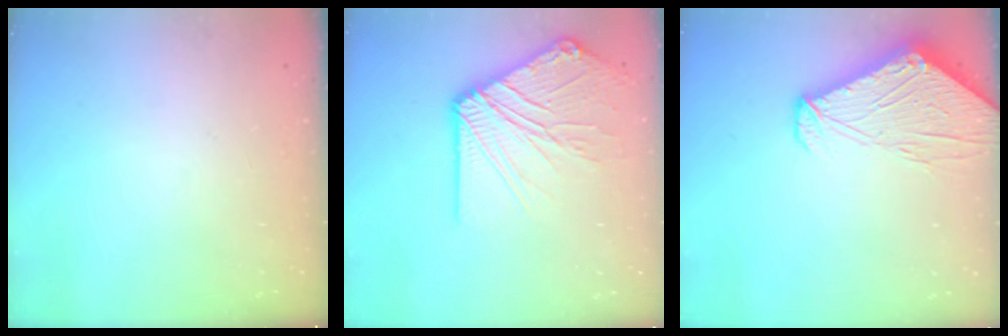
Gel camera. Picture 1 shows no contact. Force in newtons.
{"total": 13.7, "press": 13.6, "slide": 2.1}
{"total": 10.2, "press": 10.1, "slide": 1.3}